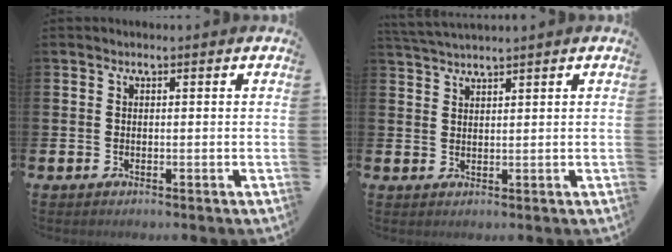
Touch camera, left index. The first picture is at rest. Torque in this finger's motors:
{"motor_torque": [-0.16, -0.17, 0.34, 0.08]}